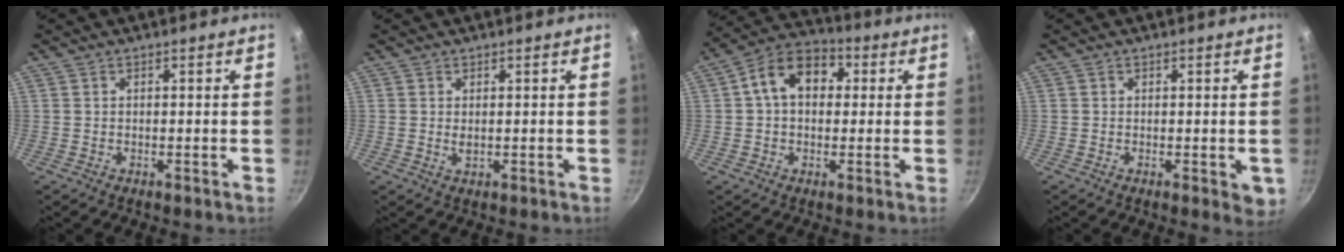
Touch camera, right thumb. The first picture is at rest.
{"total": 1.1, "force": [0.2, 0.6, 0.9], "torque": [-0.016, -0.001, 0.004]}
{"total": 11.3, "force": [2.0, 8.1, 7.7], "torque": [-0.093, 0.028, 0.012]}
{"total": 3.5, "force": [-0.7, 1.7, 3.0], "torque": [-0.029, -0.005, -0.009]}